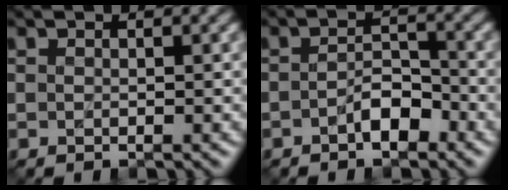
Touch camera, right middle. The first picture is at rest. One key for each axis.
{"total": 2.4, "fx": -1.3, "fy": 1.2, "fz": 1.7, "tx": -0.026, "ty": 0.009, "tz": -0.026}